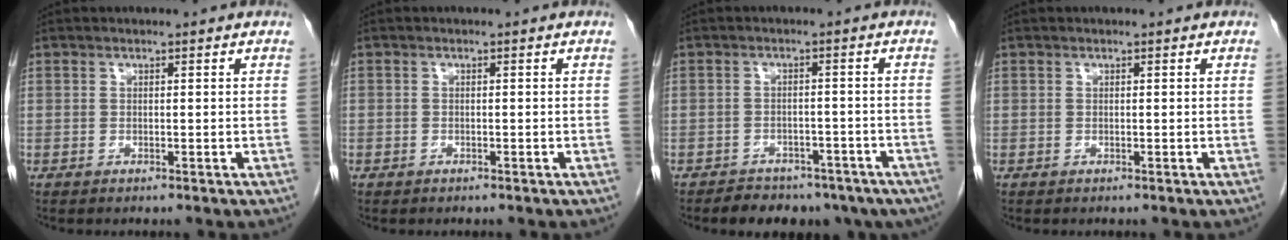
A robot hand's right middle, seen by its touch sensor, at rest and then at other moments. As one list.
[{"total": 0.5, "force": [-0.4, 0.4, 0.0], "torque": [-0.006, 0.002, -0.008]}, {"total": 11.7, "force": [-8.6, 6.5, 4.4], "torque": [-0.056, 0.004, -0.096]}, {"total": 0.0}]